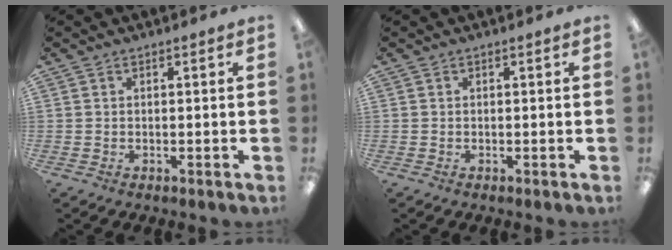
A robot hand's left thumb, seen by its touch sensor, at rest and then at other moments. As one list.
[{"total": 0.0}]